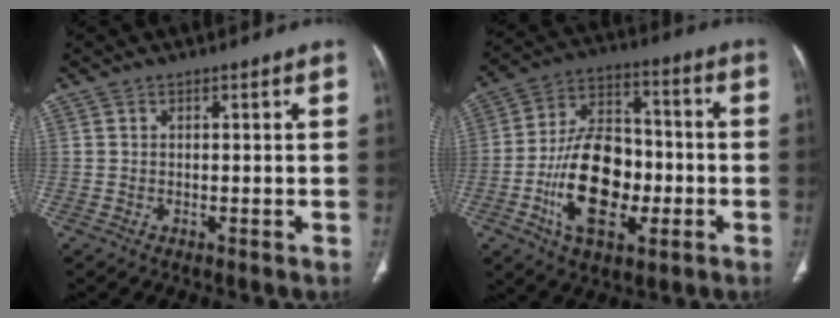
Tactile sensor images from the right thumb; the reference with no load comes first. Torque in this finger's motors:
{"motor_torque": [1.74, 2.51, 1.42, -1.35, 0.21]}